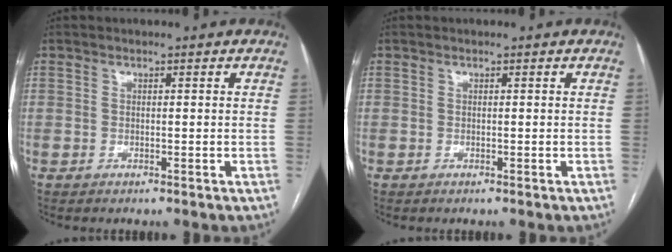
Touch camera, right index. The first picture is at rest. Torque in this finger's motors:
{"motor_torque": [0.00, 0.00, 0.00, 0.01]}